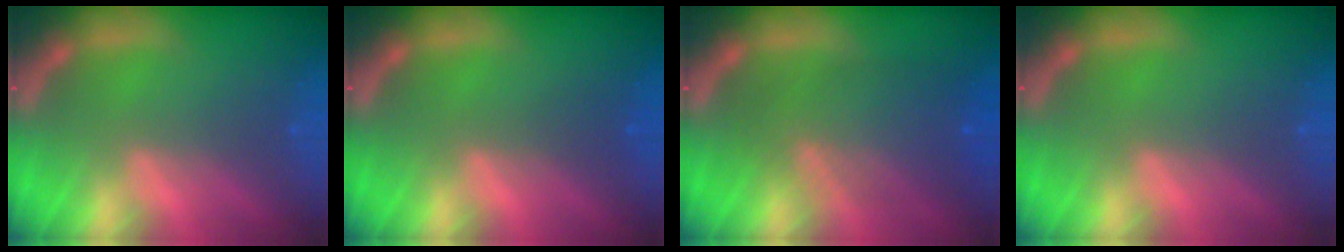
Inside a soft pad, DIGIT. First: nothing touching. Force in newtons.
{"total": 1.0}
{"total": 7.1}
{"total": 0.0}